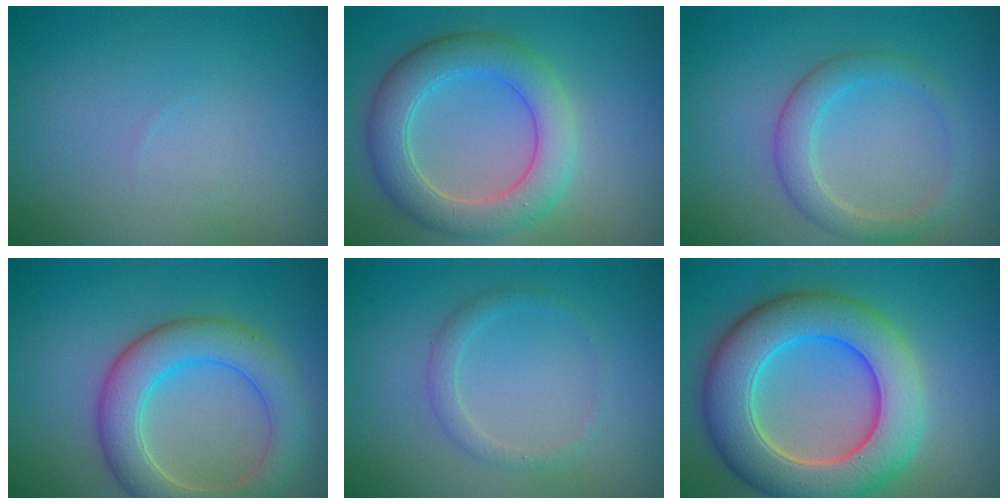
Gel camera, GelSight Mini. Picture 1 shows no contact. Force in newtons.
{"total": 5.6, "press": 5.6, "slide": 0.4}
{"total": 2.8, "press": 2.8, "slide": 0.2}
{"total": 6.0, "press": 6.0, "slide": 0.3}
{"total": 1.5, "press": 1.4, "slide": 0.0}
{"total": 9.4, "press": 9.4, "slide": 0.5}